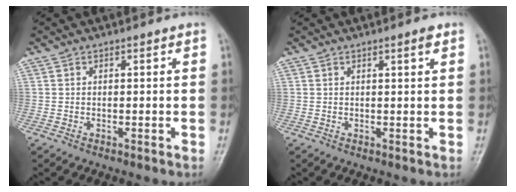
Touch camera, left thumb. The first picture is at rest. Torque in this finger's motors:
{"motor_torque": [-0.08, 0.04, 0.05, 0.06, 0.03]}